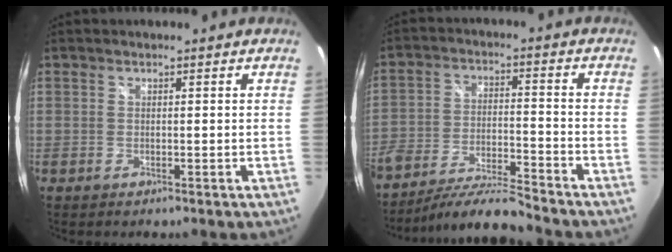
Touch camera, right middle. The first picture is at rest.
{"total": 11.0, "force": [-10.1, 0.4, 4.4], "torque": [-0.091, -0.015, -0.183]}